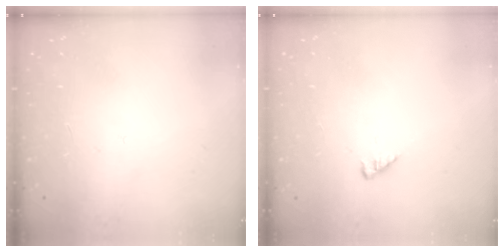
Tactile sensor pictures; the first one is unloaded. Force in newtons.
{"total": 2.2, "press": 2.2, "slide": 0.2}